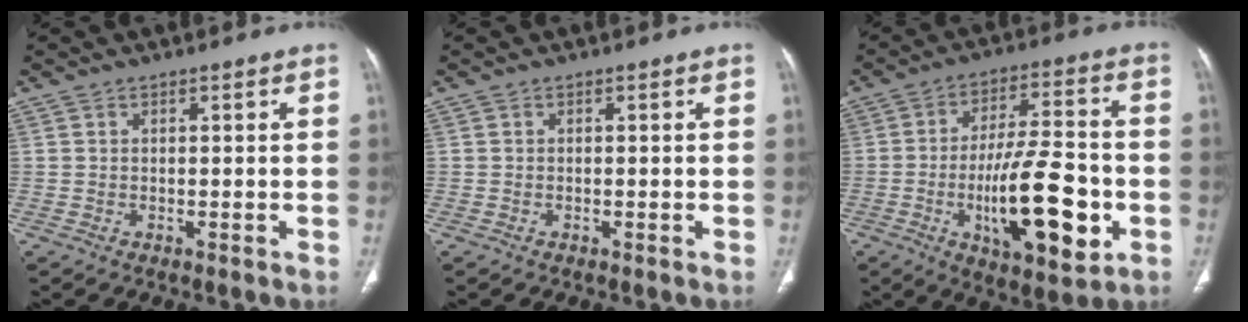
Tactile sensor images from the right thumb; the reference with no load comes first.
{"total": 0.0}
{"total": 19.6, "force": [-5.3, 7.0, 17.5], "torque": [-0.265, 0.021, -0.077]}